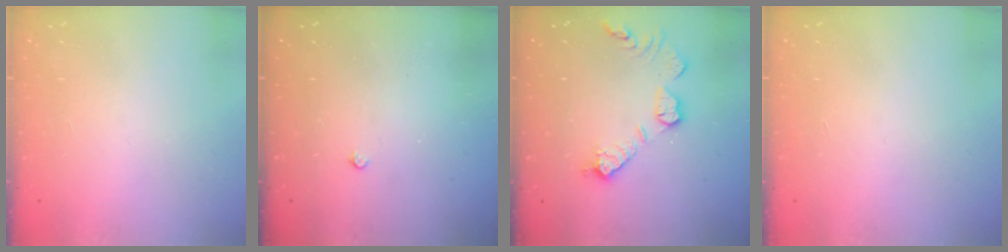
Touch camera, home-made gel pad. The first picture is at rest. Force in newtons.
{"total": 2.3, "press": 2.3, "slide": 0.4}
{"total": 12.9, "press": 12.8, "slide": 0.9}
{"total": 0.0}